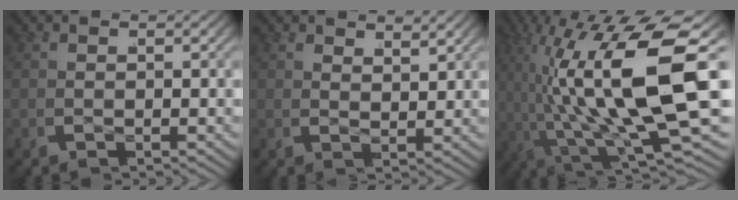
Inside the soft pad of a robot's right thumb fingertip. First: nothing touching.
{"total": 1.5, "force": [1.4, -0.2, 0.4], "torque": [0.001, 0.003, 0.021]}
{"total": 17.4, "force": [-1.6, 7.3, 15.7], "torque": [-0.295, -0.019, -0.011]}